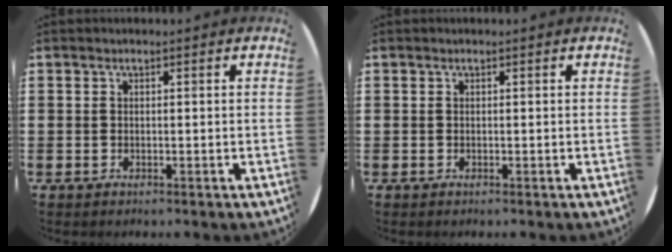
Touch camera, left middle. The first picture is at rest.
{"total": 0.0}